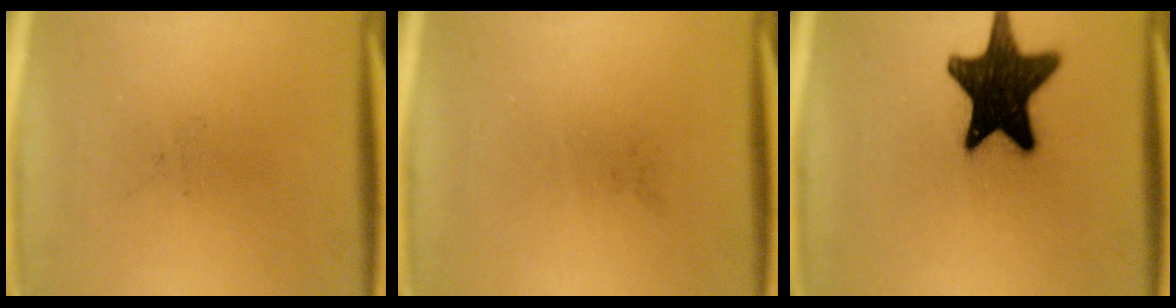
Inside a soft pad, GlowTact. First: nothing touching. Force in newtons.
{"total": 0.0}
{"total": 17.6}